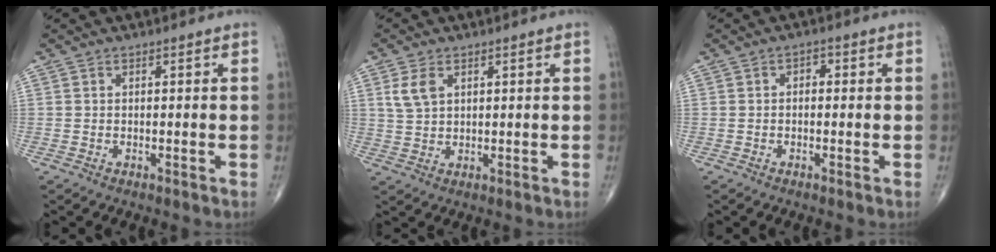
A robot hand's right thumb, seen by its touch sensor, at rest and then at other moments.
{"total": 4.4, "force": [1.9, 2.8, 2.9], "torque": [-0.053, -0.002, 0.042]}
{"total": 1.6, "force": [0.1, 1.1, 1.2], "torque": [-0.006, 0.008, -0.006]}